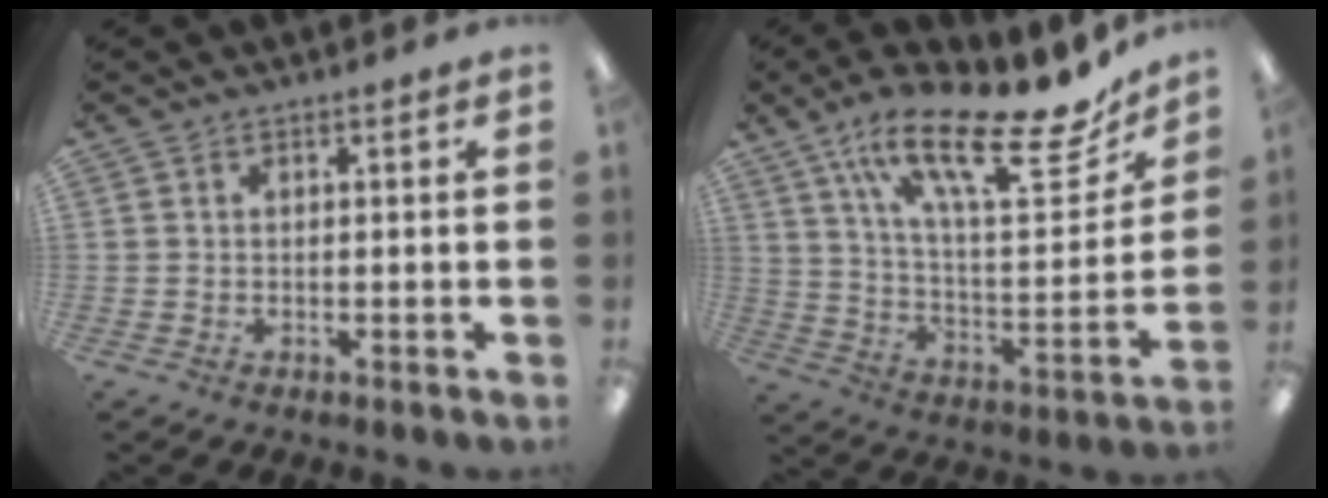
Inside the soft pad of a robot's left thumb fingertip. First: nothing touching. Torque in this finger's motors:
{"motor_torque": [0.40, 0.23, 1.40, -1.36, 0.32]}